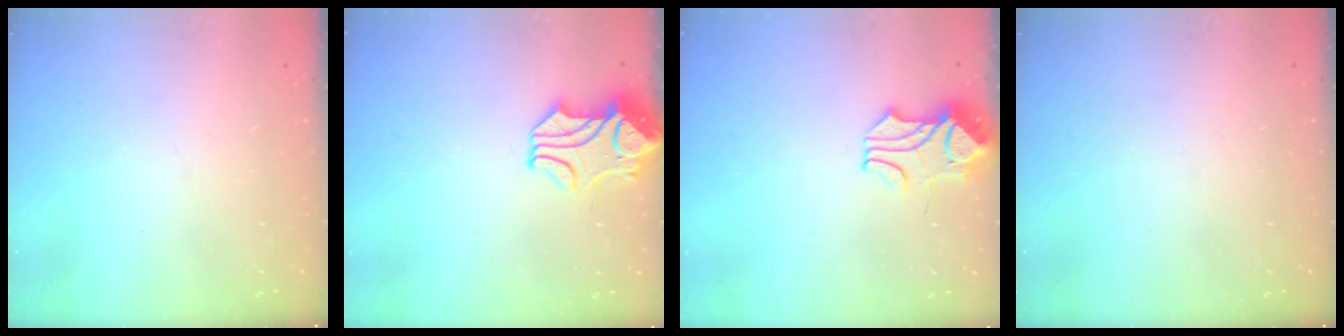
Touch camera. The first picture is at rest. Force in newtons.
{"total": 2.0, "press": 1.7, "slide": 1.1}
{"total": 2.1, "press": 1.8, "slide": 0.9}
{"total": 0.0}